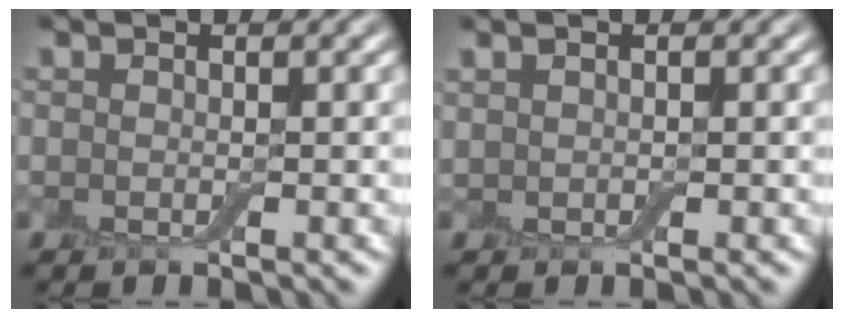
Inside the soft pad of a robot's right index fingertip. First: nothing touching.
{"total": 0.5, "force": [0.5, 0.3, 0.0], "torque": [0.000, -0.002, 0.010]}